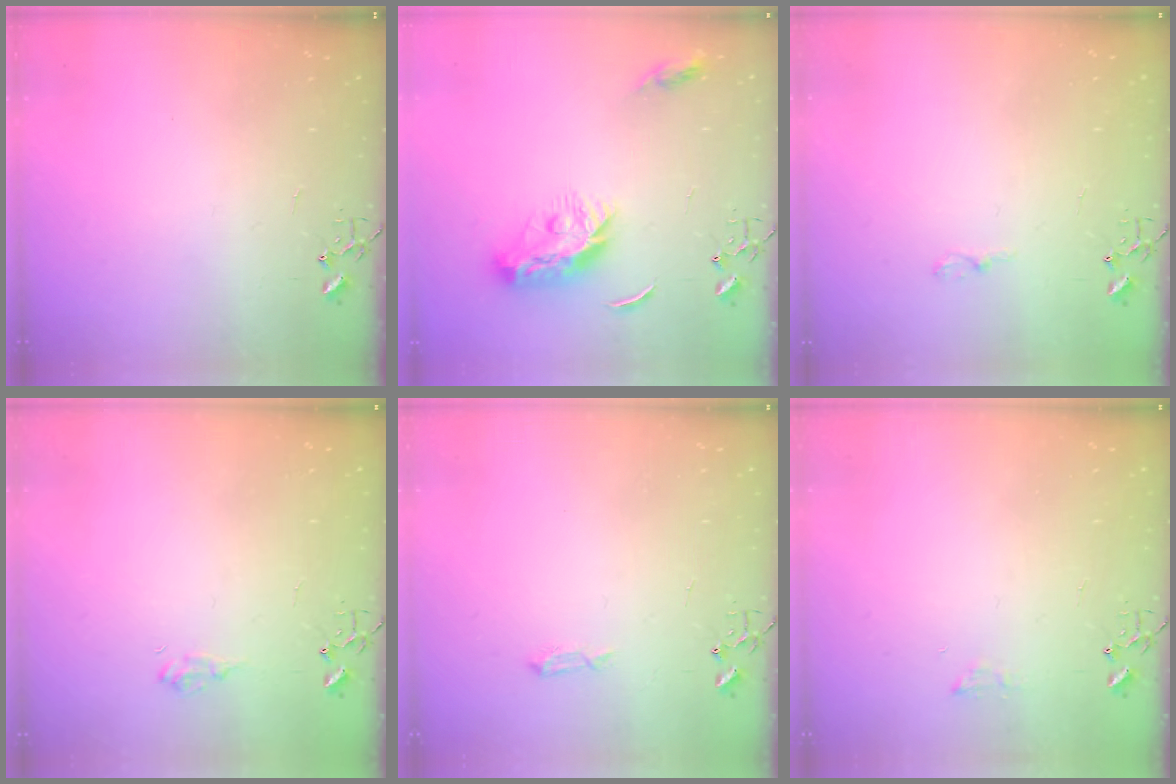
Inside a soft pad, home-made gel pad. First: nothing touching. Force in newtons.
{"total": 11.4, "press": 11.4, "slide": 0.8}
{"total": 4.6, "press": 4.6, "slide": 0.4}
{"total": 7.1, "press": 7.0, "slide": 0.7}
{"total": 5.5, "press": 5.5, "slide": 0.7}
{"total": 6.8, "press": 6.8, "slide": 0.6}